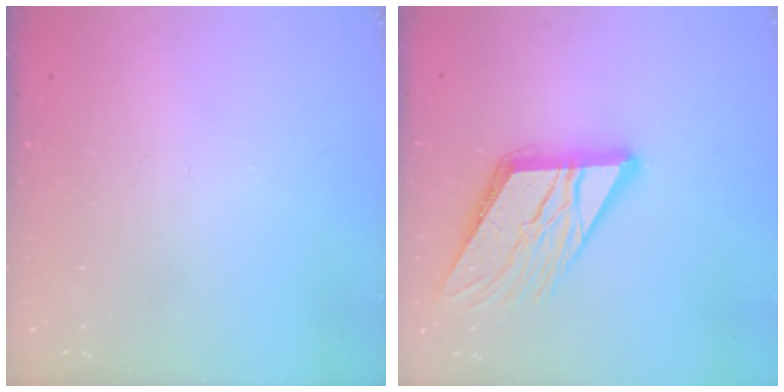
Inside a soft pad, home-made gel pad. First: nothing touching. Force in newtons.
{"total": 16.2, "press": 16.1, "slide": 1.8}